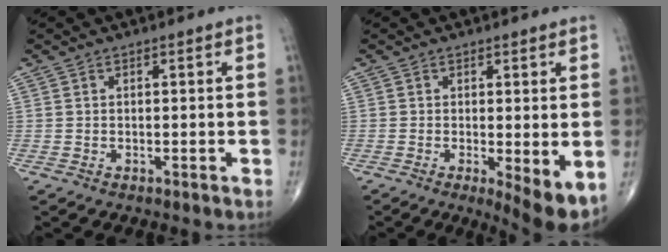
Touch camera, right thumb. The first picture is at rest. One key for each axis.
{"total": 6.0, "fx": -0.9, "fy": 1.8, "fz": 5.6, "tx": -0.083, "ty": -0.019, "tz": -0.013}